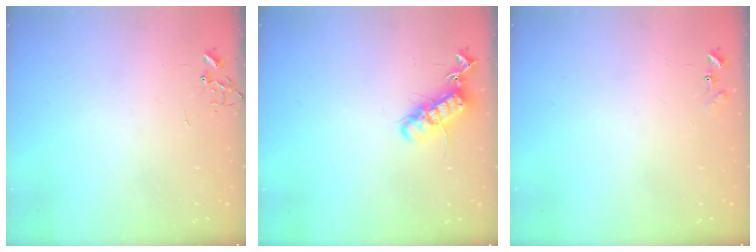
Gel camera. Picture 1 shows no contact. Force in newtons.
{"total": 13.3, "press": 13.3, "slide": 0.9}
{"total": 6.9, "press": 6.8, "slide": 0.6}